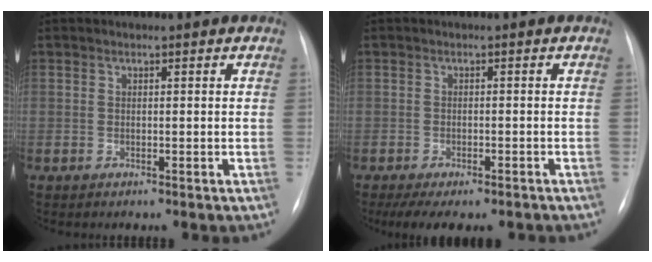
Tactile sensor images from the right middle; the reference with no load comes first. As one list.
[{"total": 8.7, "force": [-6.7, 2.9, 4.7], "torque": [-0.062, -0.001, -0.092]}]